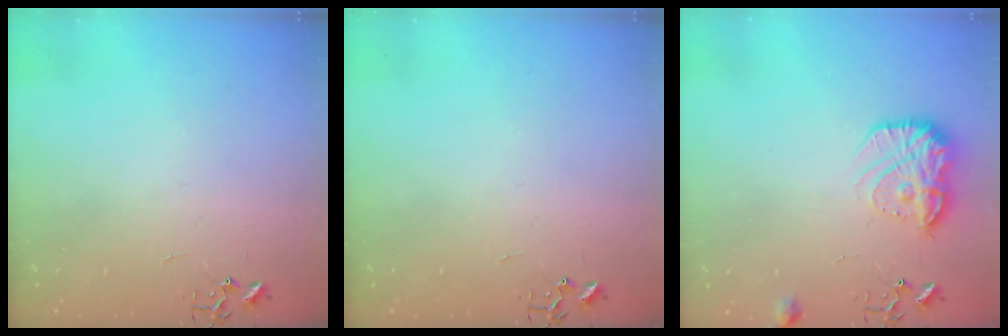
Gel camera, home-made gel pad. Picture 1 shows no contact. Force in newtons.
{"total": 0.0}
{"total": 14.6, "press": 14.6, "slide": 0.8}